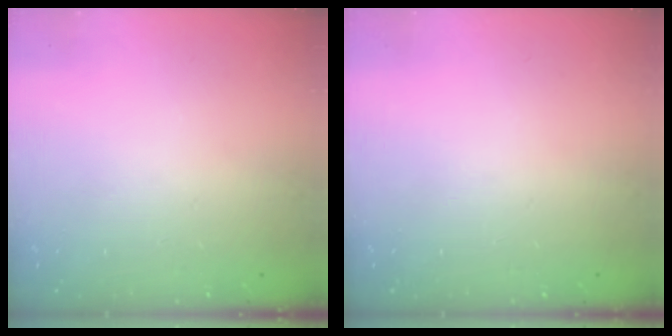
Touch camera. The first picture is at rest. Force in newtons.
{"total": 0.0}